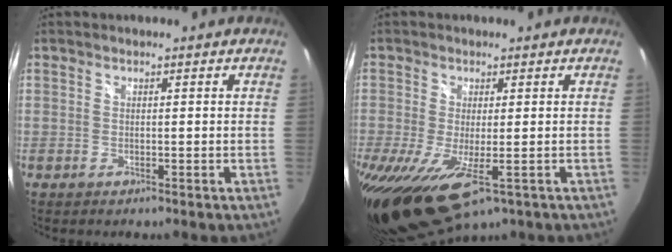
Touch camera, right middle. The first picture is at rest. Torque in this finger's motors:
{"motor_torque": [1.22, -0.92, 0.50, 0.21]}